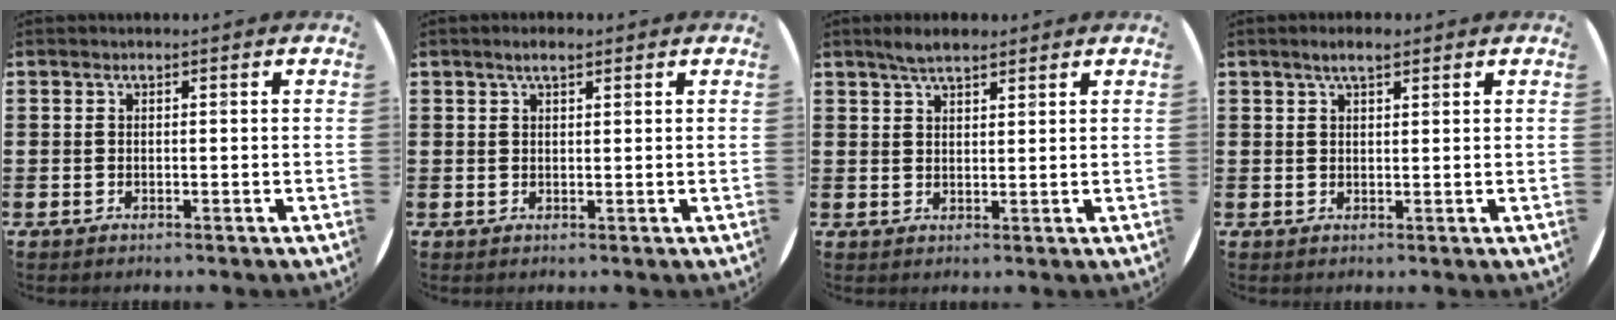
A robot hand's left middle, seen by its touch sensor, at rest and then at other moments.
{"total": 2.1, "force": [1.5, 0.6, 1.3], "torque": [-0.019, 0.004, 0.024]}
{"total": 3.2, "force": [2.8, 0.8, 1.5], "torque": [-0.033, 0.005, 0.050]}
{"total": 2.6, "force": [2.0, 0.8, 1.6], "torque": [-0.032, 0.007, 0.034]}